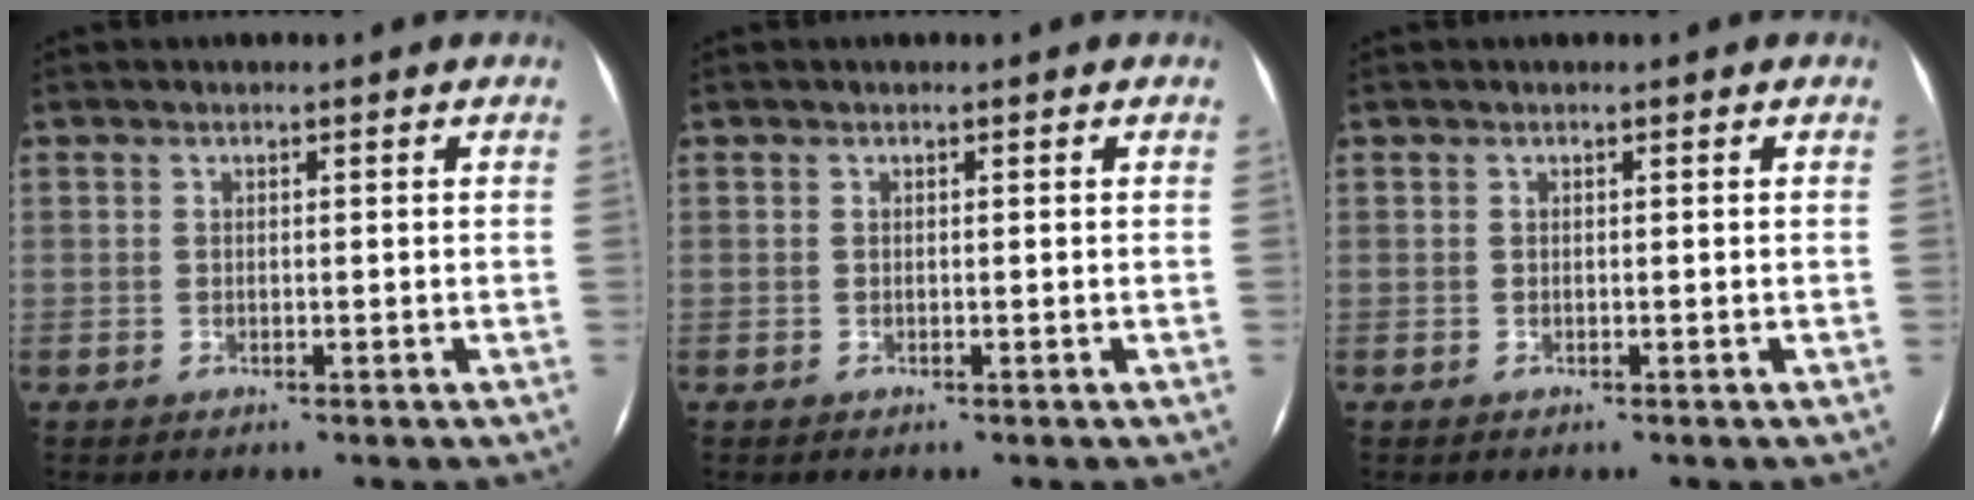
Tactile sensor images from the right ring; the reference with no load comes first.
{"total": 0.0}
{"total": 0.0}